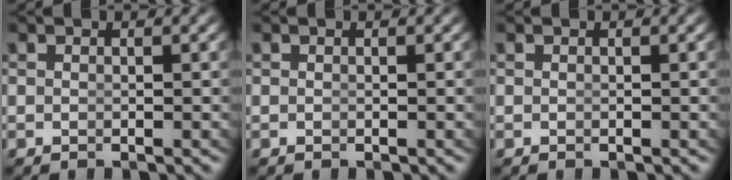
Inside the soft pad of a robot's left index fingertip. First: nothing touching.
{"total": 0.0}
{"total": 0.0}